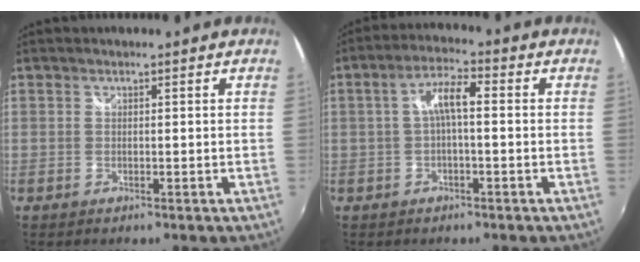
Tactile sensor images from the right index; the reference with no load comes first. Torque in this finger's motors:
{"motor_torque": [0.45, -0.16, 0.42, 0.11]}